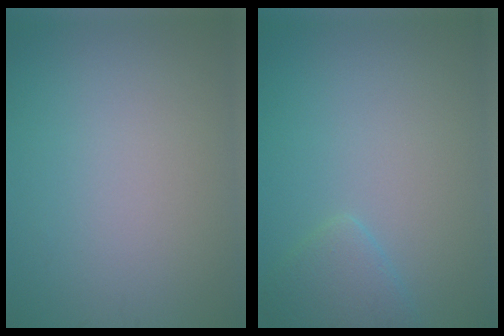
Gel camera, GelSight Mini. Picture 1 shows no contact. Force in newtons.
{"total": 2.1, "press": 2.1, "slide": 0.2}